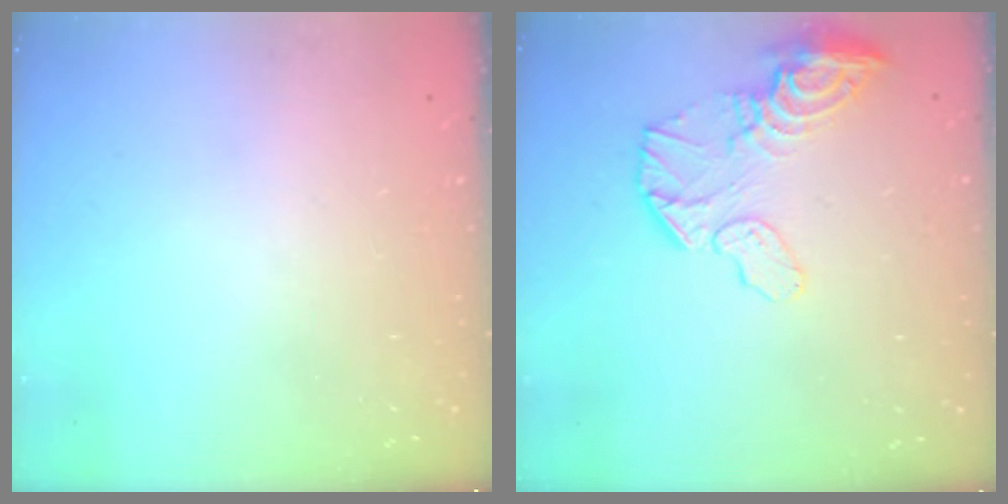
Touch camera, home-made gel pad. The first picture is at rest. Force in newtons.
{"total": 11.4, "press": 11.3, "slide": 1.0}